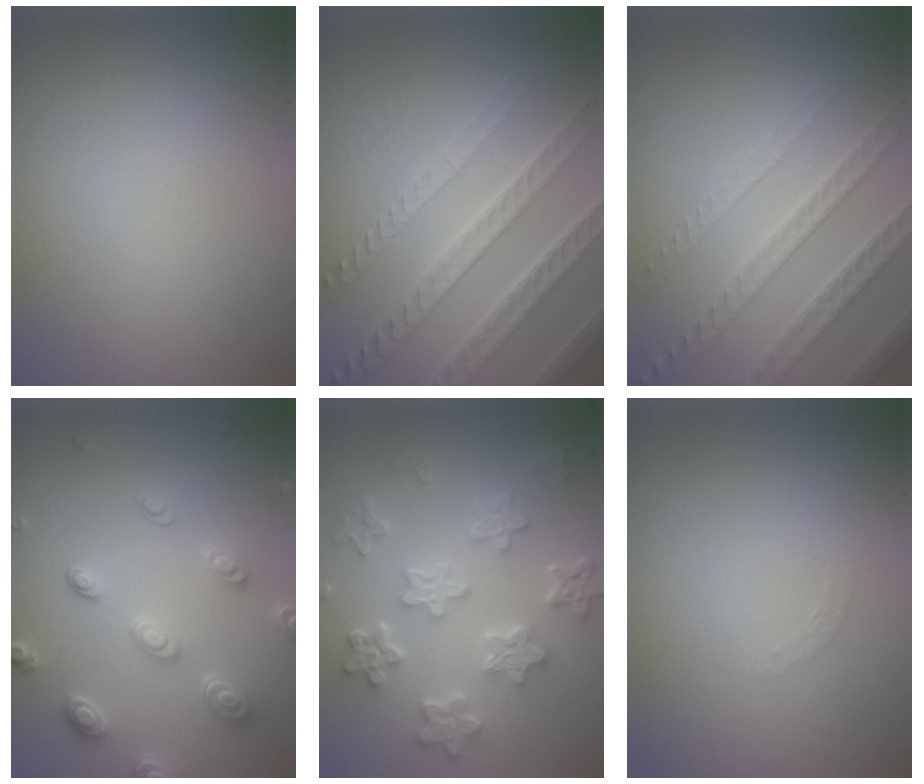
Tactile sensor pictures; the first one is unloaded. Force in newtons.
{"total": 7.9, "press": 5.4, "slide": 5.7}
{"total": 3.8, "press": 3.6, "slide": 1.0}
{"total": 4.6, "press": 3.7, "slide": 2.8}
{"total": 6.1, "press": 4.8, "slide": 3.8}
{"total": 0.7, "press": 0.7, "slide": 0.1}